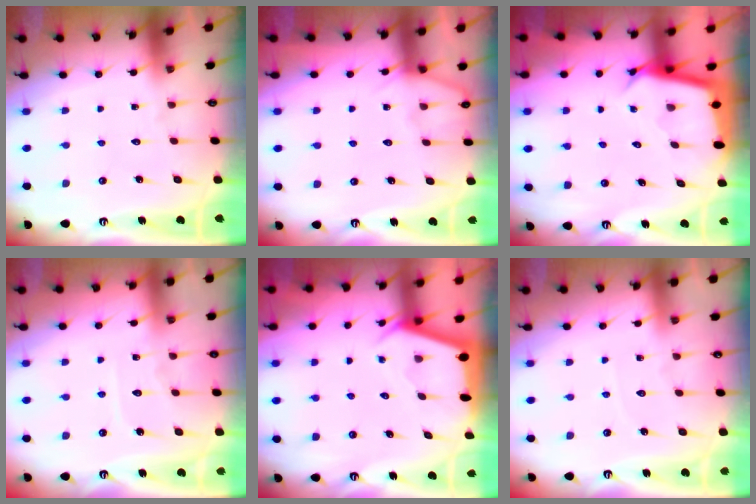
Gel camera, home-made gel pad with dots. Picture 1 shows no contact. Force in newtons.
{"total": 4.6, "press": 4.6, "slide": 0.5}
{"total": 3.0, "press": 3.0, "slide": 0.0}
{"total": 5.2, "press": 5.2, "slide": 0.6}
{"total": 2.2, "press": 2.2, "slide": 0.3}
{"total": 2.7, "press": 2.6, "slide": 0.4}